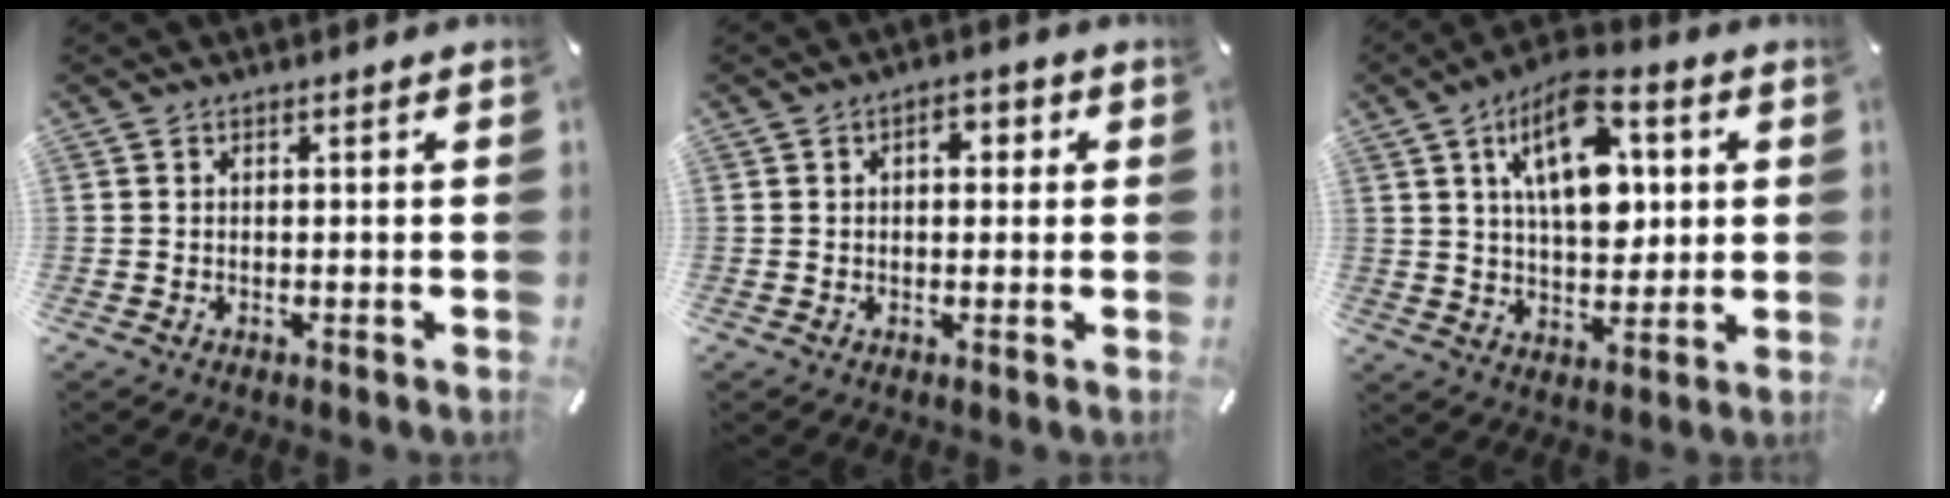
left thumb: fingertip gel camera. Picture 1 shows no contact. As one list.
[{"total": 3.4, "force": [0.4, 2.1, 2.7], "torque": [-0.029, 0.002, -0.002]}, {"total": 15.6, "force": [5.3, 8.7, 11.8], "torque": [-0.194, -0.009, 0.090]}]